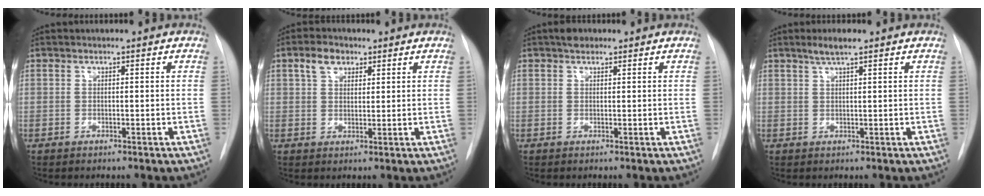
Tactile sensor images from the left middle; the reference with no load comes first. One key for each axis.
{"total": 3.9, "fx": 2.3, "fy": 2.5, "fz": 2.1, "tx": -0.042, "ty": 0.013, "tz": 0.043}
{"total": 1.7, "fx": 1.3, "fy": 0.9, "fz": 0.7, "tx": -0.013, "ty": 0.008, "tz": 0.019}
{"total": 2.7, "fx": 2.0, "fy": 0.1, "fz": 1.9, "tx": -0.041, "ty": 0.001, "tz": 0.037}